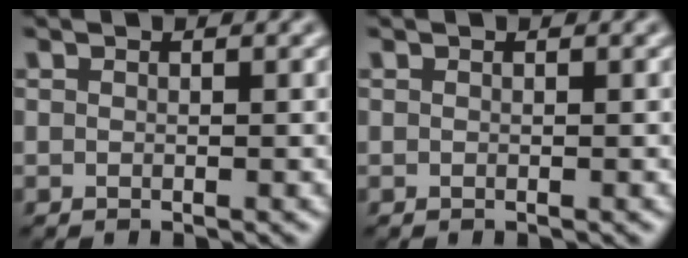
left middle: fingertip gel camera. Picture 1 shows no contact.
{"total": 0.0}